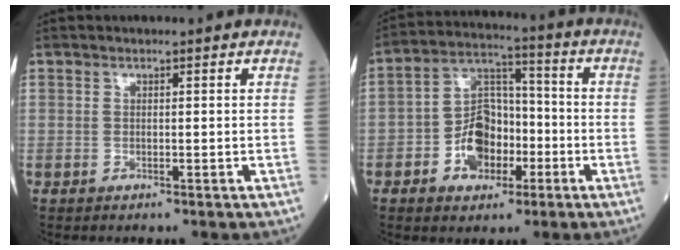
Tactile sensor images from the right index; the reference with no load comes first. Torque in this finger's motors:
{"motor_torque": [0.33, -0.23, 0.41, 0.12]}